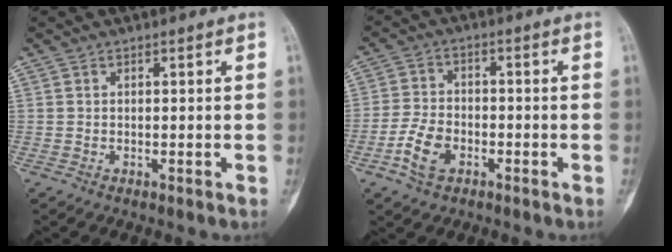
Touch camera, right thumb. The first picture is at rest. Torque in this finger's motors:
{"motor_torque": [0.11, 0.15, 0.34, 0.16, -0.03]}